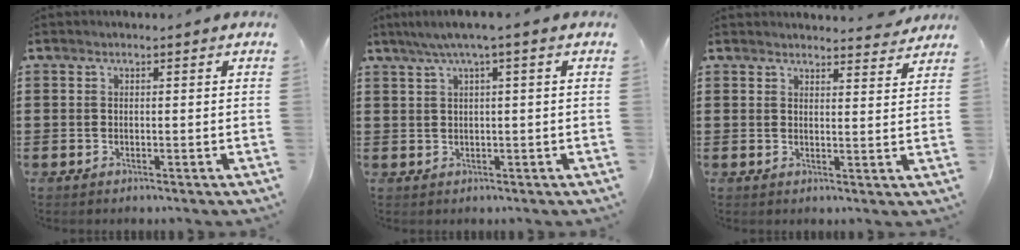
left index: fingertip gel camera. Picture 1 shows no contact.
{"total": 2.4, "force": [0.7, -0.2, 2.3], "torque": [-0.042, -0.001, 0.011]}
{"total": 3.1, "force": [3.1, 0.2, 0.3], "torque": [-0.007, -0.013, 0.057]}